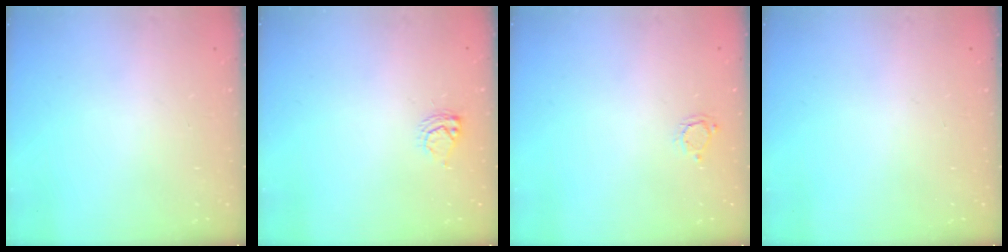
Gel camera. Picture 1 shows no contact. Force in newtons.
{"total": 5.7, "press": 5.7, "slide": 0.6}
{"total": 3.3, "press": 3.3, "slide": 0.3}
{"total": 0.0}